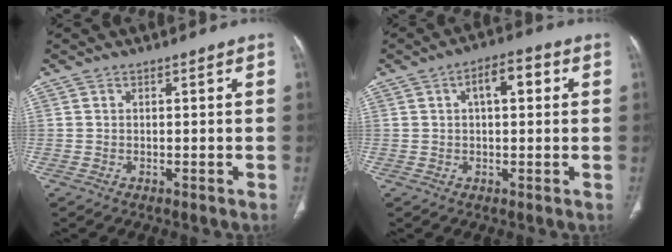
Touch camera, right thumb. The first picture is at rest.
{"total": 4.9, "force": [1.3, 2.3, 4.1], "torque": [-0.057, 0.010, 0.017]}